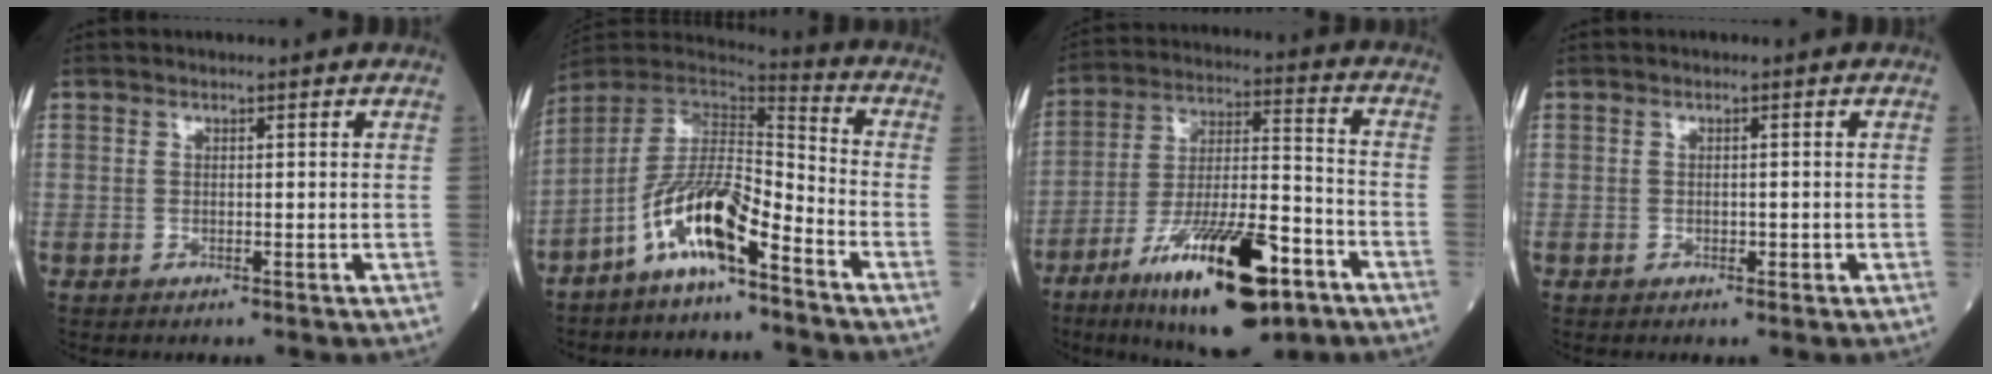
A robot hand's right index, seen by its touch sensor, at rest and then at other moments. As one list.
[{"total": 11.6, "force": [-6.9, 2.0, 9.1], "torque": [-0.181, 0.008, -0.131]}, {"total": 20.0, "force": [-10.9, 4.8, 16.0], "torque": [-0.269, -0.020, -0.177]}, {"total": 0.8, "force": [-0.3, 0.4, 0.6], "torque": [-0.008, 0.001, -0.003]}]